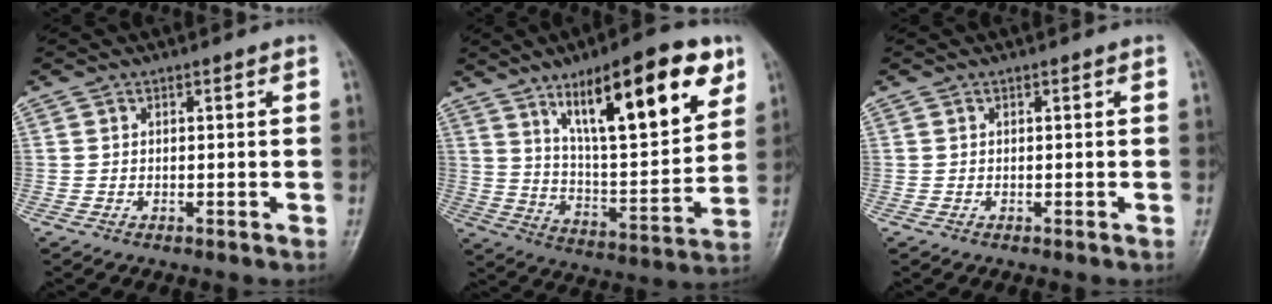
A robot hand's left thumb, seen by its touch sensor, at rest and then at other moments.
{"total": 23.0, "force": [12.0, 7.1, 18.3], "torque": [-0.241, -0.041, 0.198]}
{"total": 0.0}